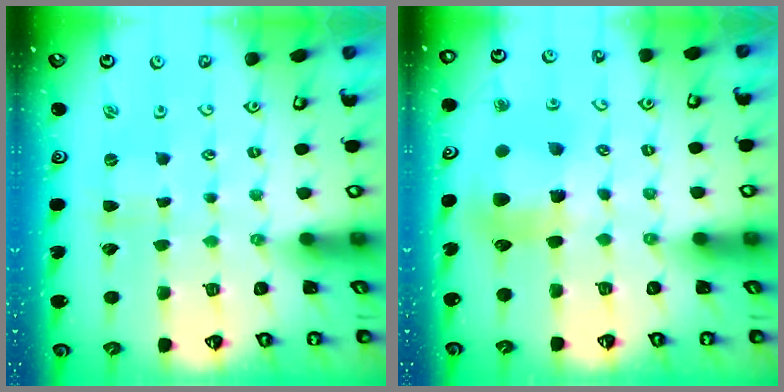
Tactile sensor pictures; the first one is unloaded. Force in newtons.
{"total": 10.6, "press": 10.6, "slide": 1.2}